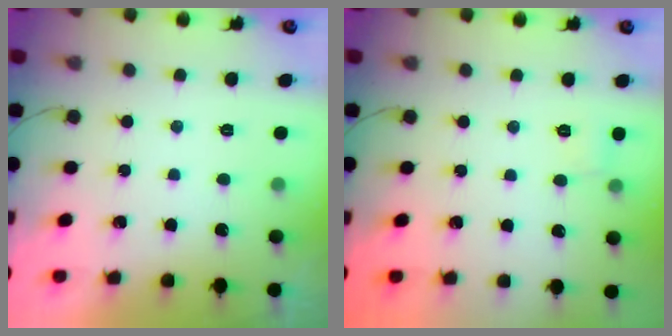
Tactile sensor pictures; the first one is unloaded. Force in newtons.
{"total": 4.3, "press": 4.1, "slide": 1.4}